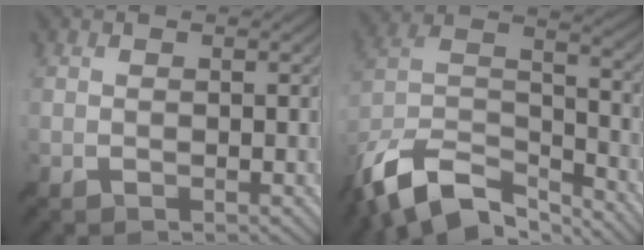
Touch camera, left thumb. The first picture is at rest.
{"total": 14.9, "force": [-10.9, 6.5, 7.7], "torque": [-0.203, -0.010, -0.191]}